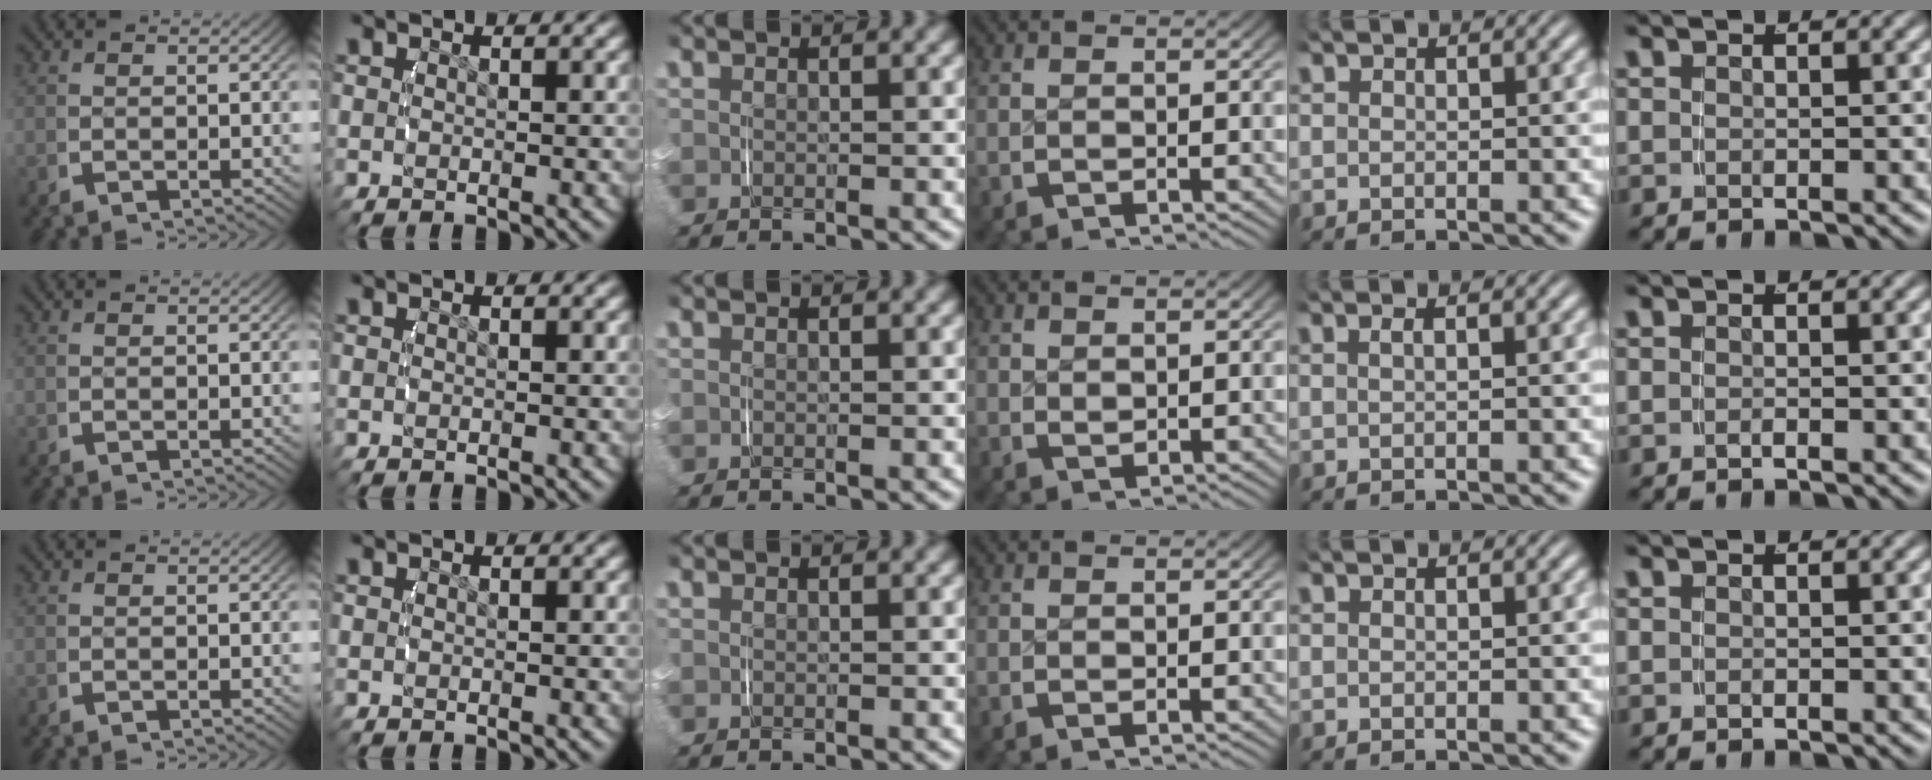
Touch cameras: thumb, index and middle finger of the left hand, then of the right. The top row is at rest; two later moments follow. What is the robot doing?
{"motion": "lift_and_place", "object": "small bumper sticker"}